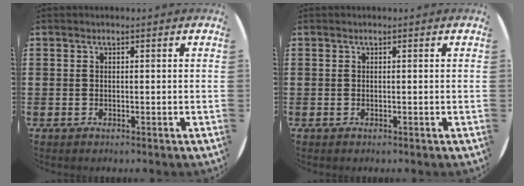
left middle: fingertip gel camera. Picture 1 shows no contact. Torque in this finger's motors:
{"motor_torque": [0.00, 0.00, 0.00, 0.00]}